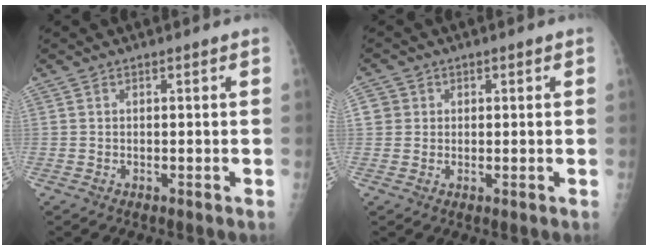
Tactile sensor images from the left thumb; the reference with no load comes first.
{"total": 3.1, "force": [0.5, 3.1, 0.3], "torque": [0.014, 0.000, 0.008]}